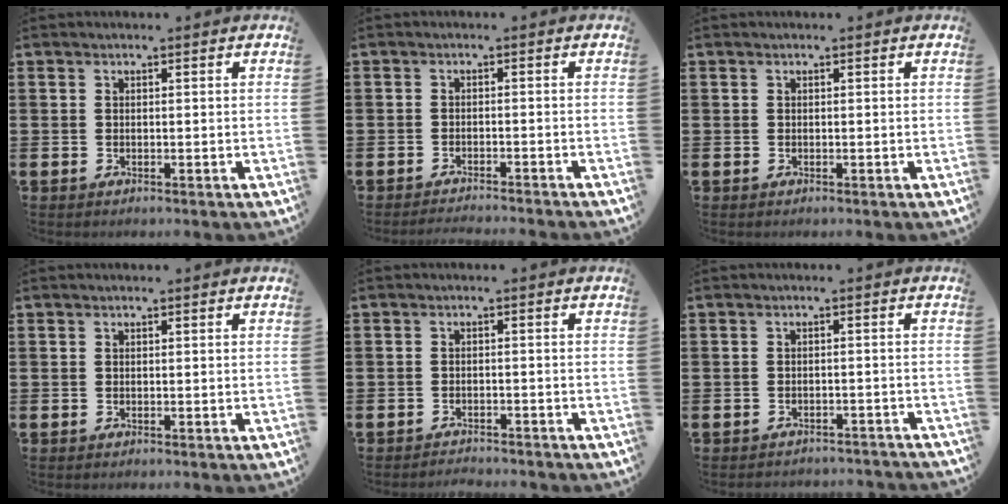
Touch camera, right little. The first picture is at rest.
{"total": 1.4, "force": [-1.3, -0.3, 0.1], "torque": [-0.001, 0.003, -0.027]}
{"total": 0.0}
{"total": 0.0}
{"total": 1.4, "force": [-1.4, -0.1, -0.2], "torque": [-0.001, 0.005, -0.031]}
{"total": 1.5, "force": [-1.5, -0.1, -0.1], "torque": [-0.003, 0.005, -0.031]}